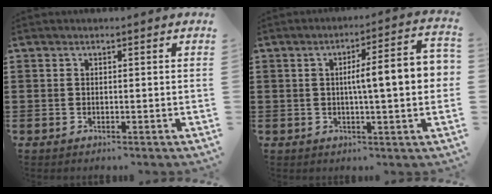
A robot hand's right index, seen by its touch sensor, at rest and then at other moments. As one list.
[{"total": 8.6, "force": [0.4, 1.2, 8.5], "torque": [-0.136, -0.003, -0.003]}]